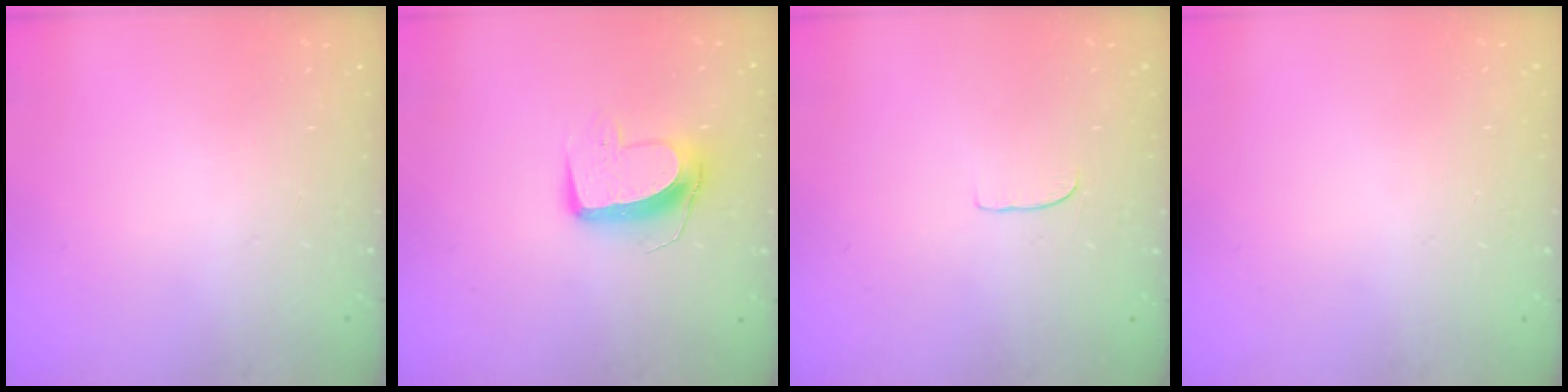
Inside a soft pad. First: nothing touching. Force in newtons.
{"total": 10.8, "press": 10.7, "slide": 0.7}
{"total": 4.9, "press": 4.9, "slide": 0.5}
{"total": 0.0}